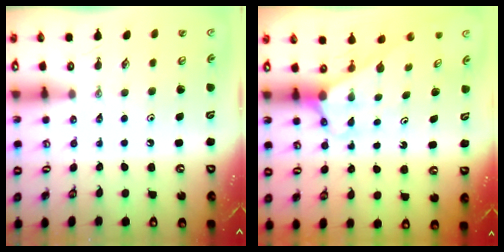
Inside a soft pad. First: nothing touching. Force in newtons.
{"total": 2.7, "press": 2.7, "slide": 0.2}